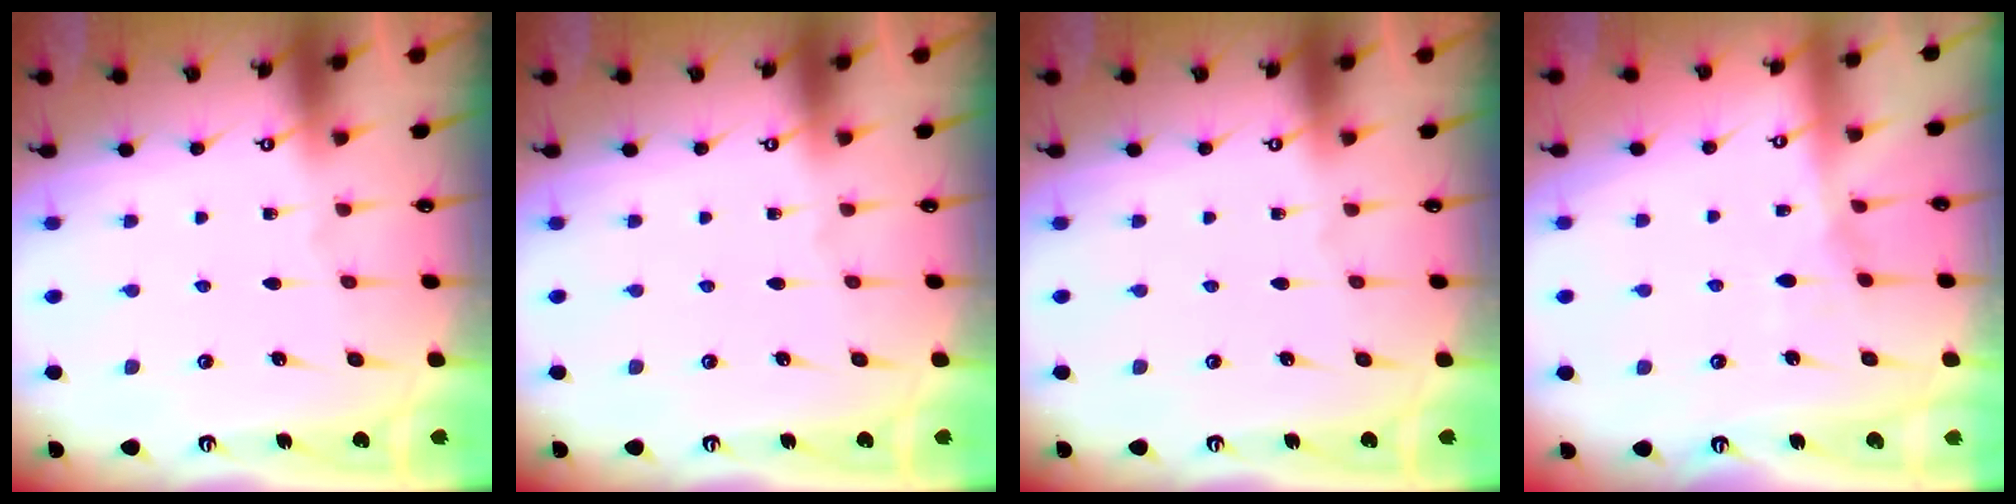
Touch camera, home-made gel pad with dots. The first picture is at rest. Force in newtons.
{"total": 0.0}
{"total": 0.0}
{"total": 6.1, "press": 6.1, "slide": 0.4}